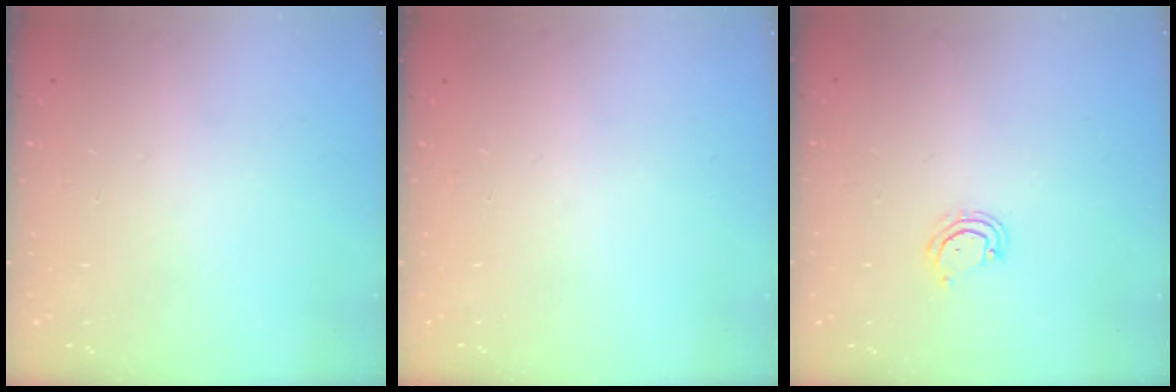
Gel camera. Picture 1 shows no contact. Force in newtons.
{"total": 0.0}
{"total": 4.7, "press": 4.6, "slide": 0.4}